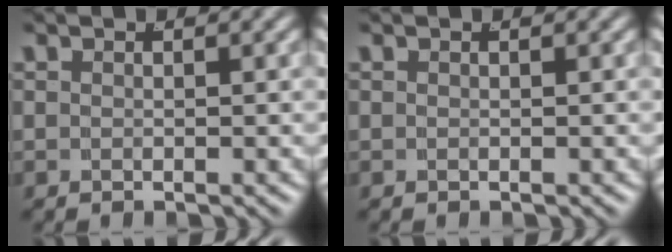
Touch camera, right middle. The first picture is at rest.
{"total": 0.0}